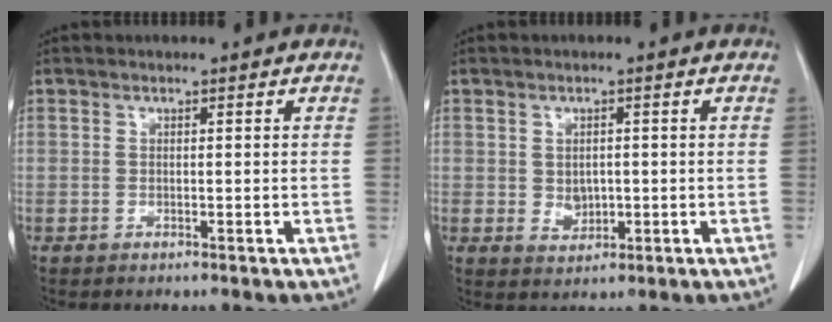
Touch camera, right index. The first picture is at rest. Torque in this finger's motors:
{"motor_torque": [0.22, 0.15, 0.02, 0.01]}